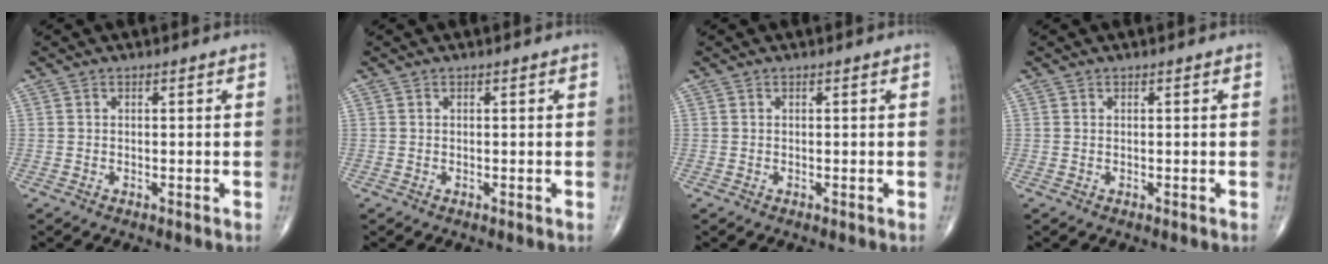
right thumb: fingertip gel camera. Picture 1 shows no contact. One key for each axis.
{"total": 0.0}
{"total": 0.0}
{"total": 0.0}